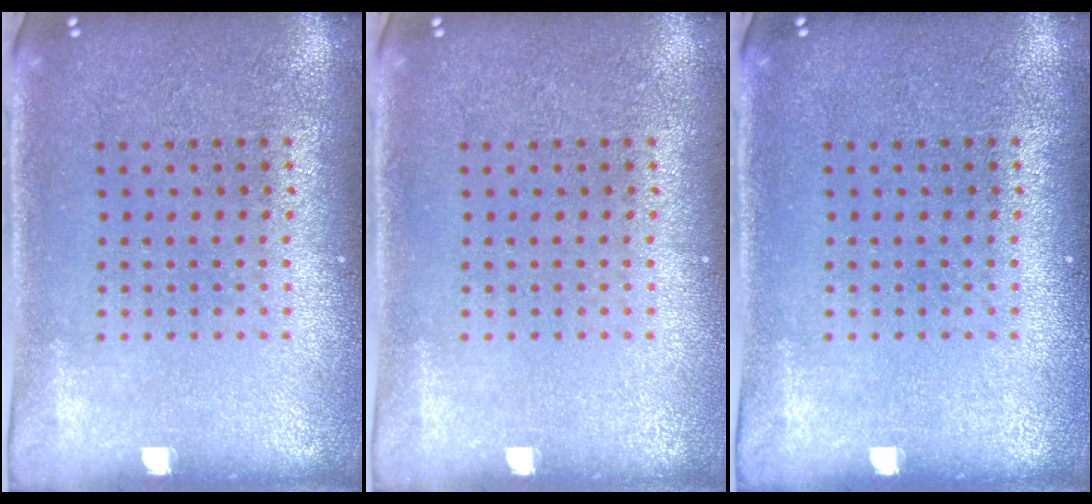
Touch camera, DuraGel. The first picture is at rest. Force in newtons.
{"total": 0.0}
{"total": 0.0}